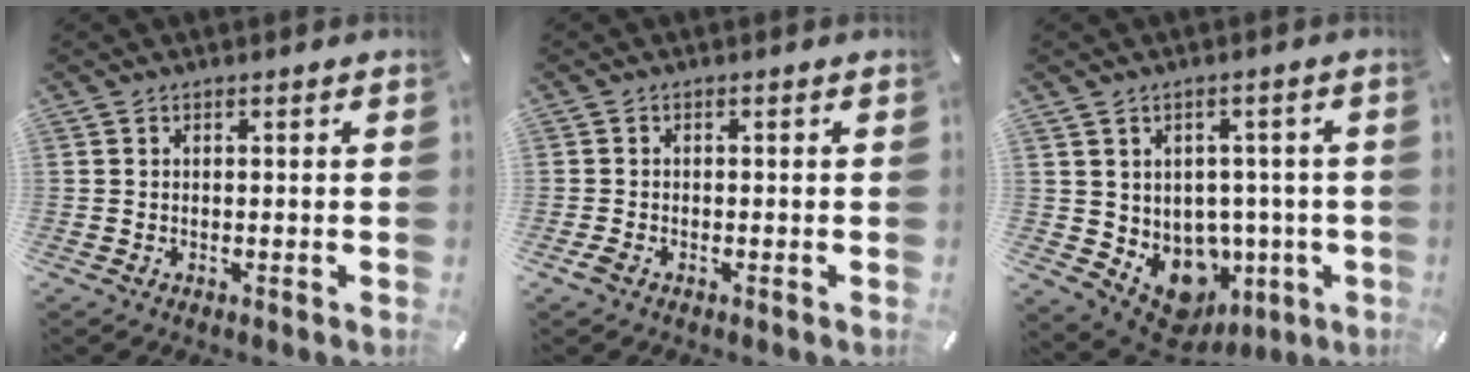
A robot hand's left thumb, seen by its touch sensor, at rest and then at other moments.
{"total": 1.5, "force": [-0.8, 1.1, 0.7], "torque": [-0.011, 0.004, -0.016]}
{"total": 8.6, "force": [-1.8, 7.8, 3.3], "torque": [-0.057, -0.020, -0.016]}